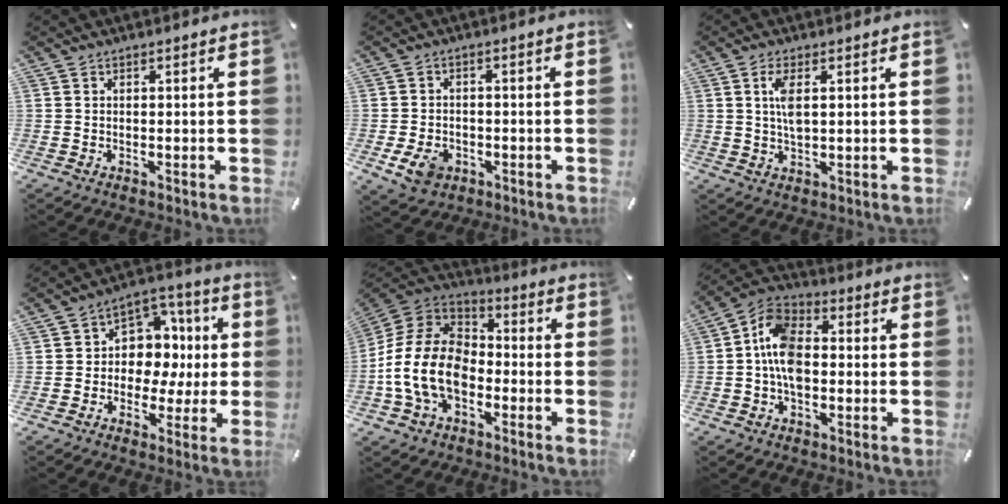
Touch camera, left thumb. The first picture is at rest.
{"total": 6.1, "force": [-2.2, 4.7, 3.2], "torque": [-0.068, 0.004, -0.043]}
{"total": 4.8, "force": [1.1, 1.8, 4.3], "torque": [-0.089, 0.000, 0.014]}
{"total": 10.1, "force": [-0.5, 9.3, 3.8], "torque": [-0.043, -0.002, -0.005]}
{"total": 14.9, "force": [-5.8, 10.4, 9.0], "torque": [-0.199, 0.033, -0.110]}
{"total": 10.0, "force": [-1.9, 6.5, 7.3], "torque": [-0.151, 0.019, -0.033]}